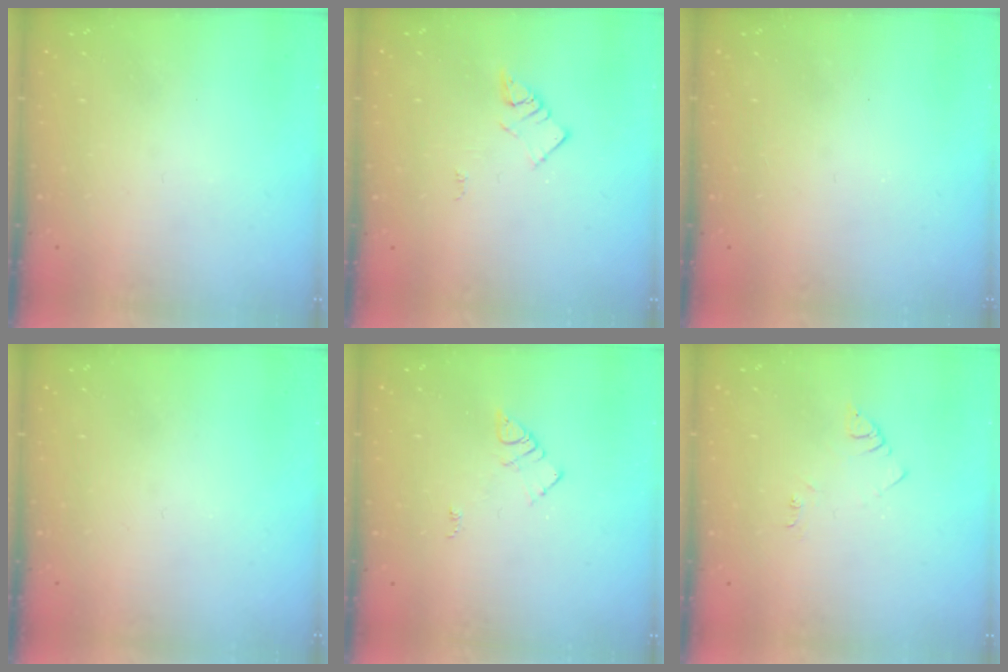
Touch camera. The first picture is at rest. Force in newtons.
{"total": 2.9, "press": 2.9, "slide": 0.2}
{"total": 1.6, "press": 1.6, "slide": 0.2}
{"total": 0.0}
{"total": 6.3, "press": 6.3, "slide": 0.6}
{"total": 2.9, "press": 2.9, "slide": 0.4}